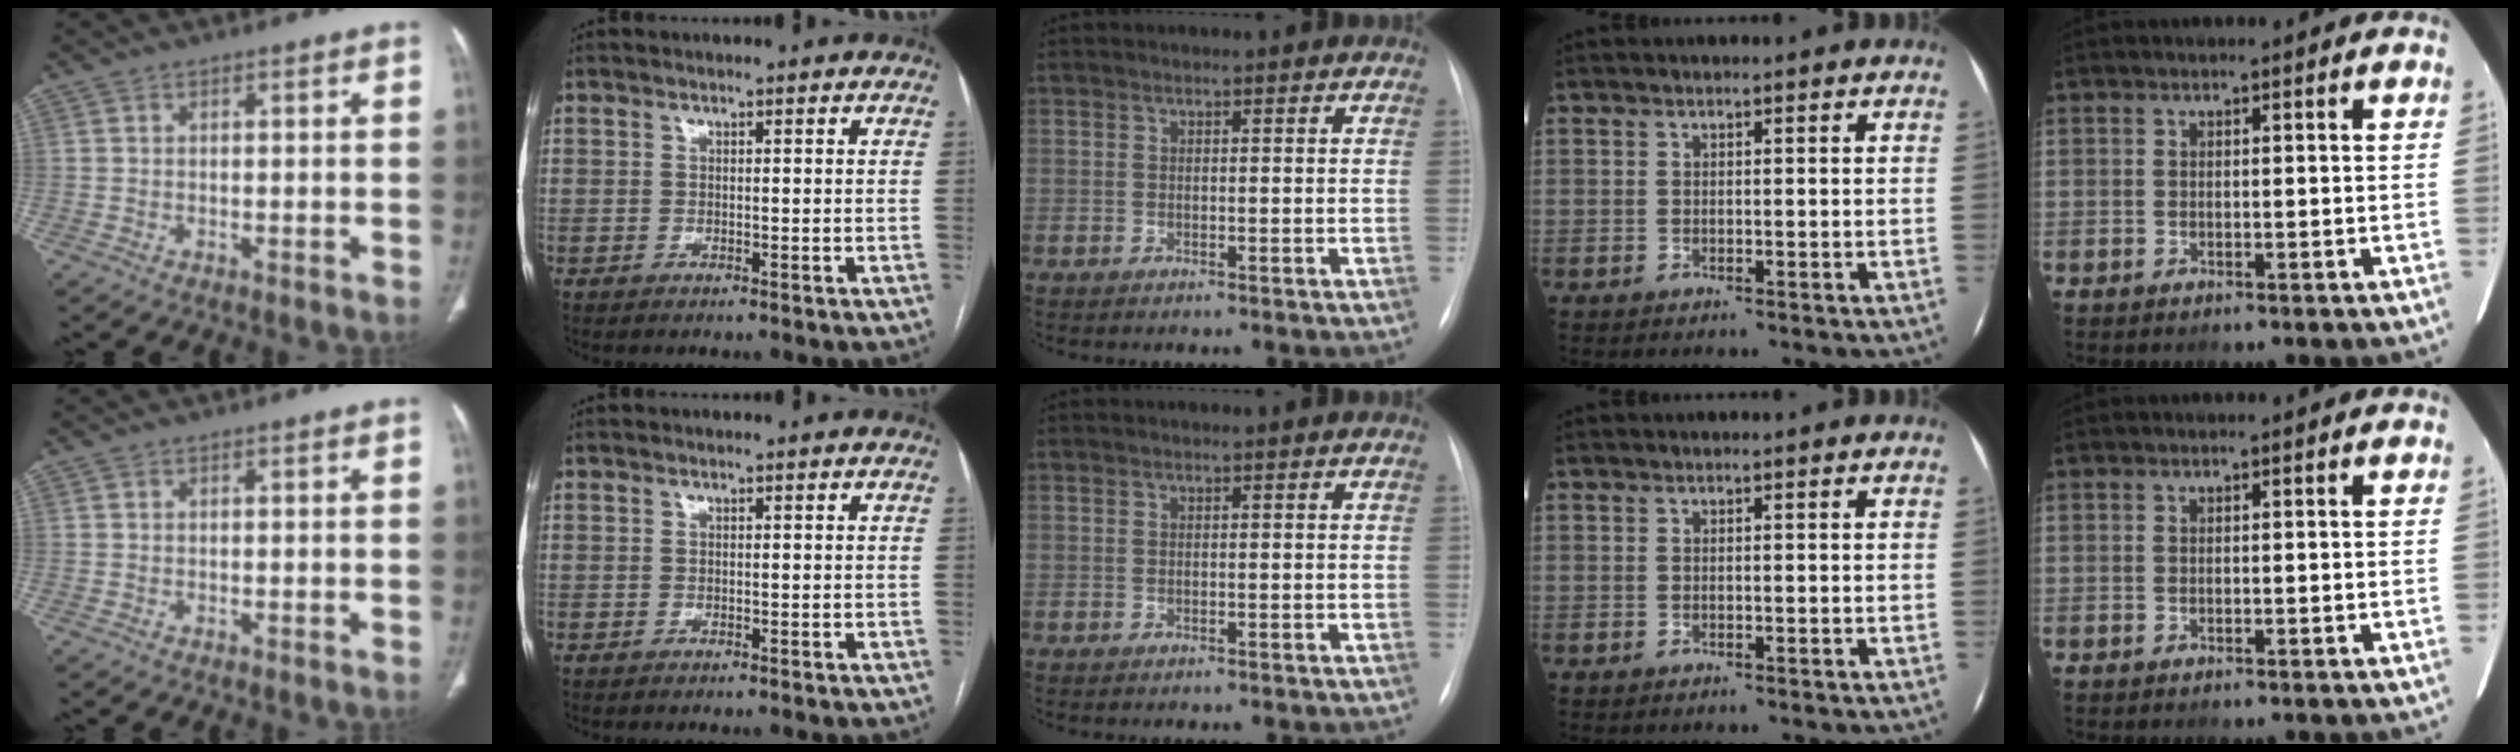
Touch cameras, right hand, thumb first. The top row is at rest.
{}